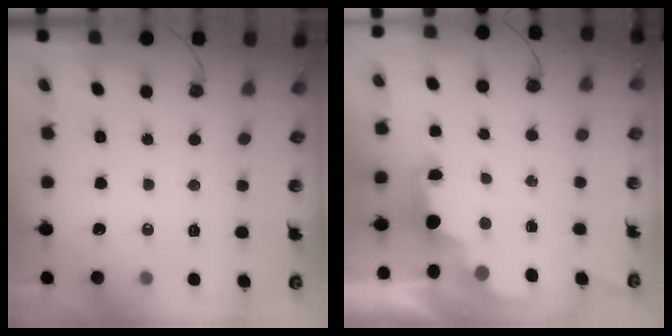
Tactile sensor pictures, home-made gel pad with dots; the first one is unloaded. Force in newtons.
{"total": 2.5, "press": 2.3, "slide": 0.8}